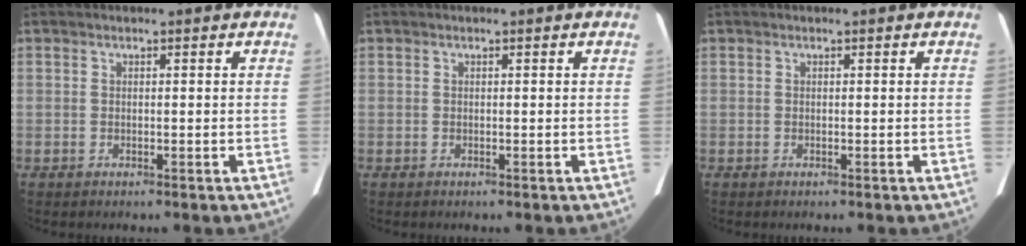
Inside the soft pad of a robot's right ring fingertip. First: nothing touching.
{"total": 0.0}
{"total": 0.0}